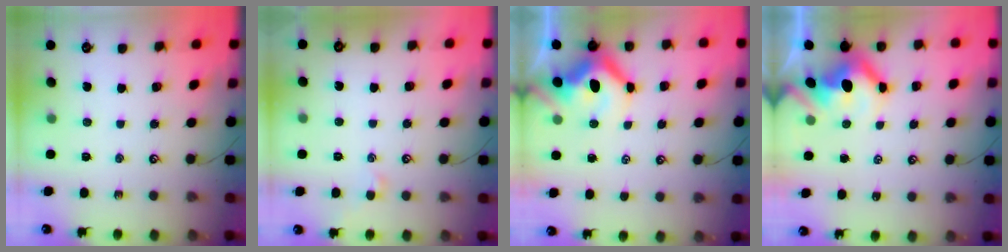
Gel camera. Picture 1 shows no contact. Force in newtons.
{"total": 0.8, "press": 0.7, "slide": 0.4}
{"total": 11.2, "press": 11.1, "slide": 1.8}
{"total": 9.4, "press": 9.4, "slide": 1.2}